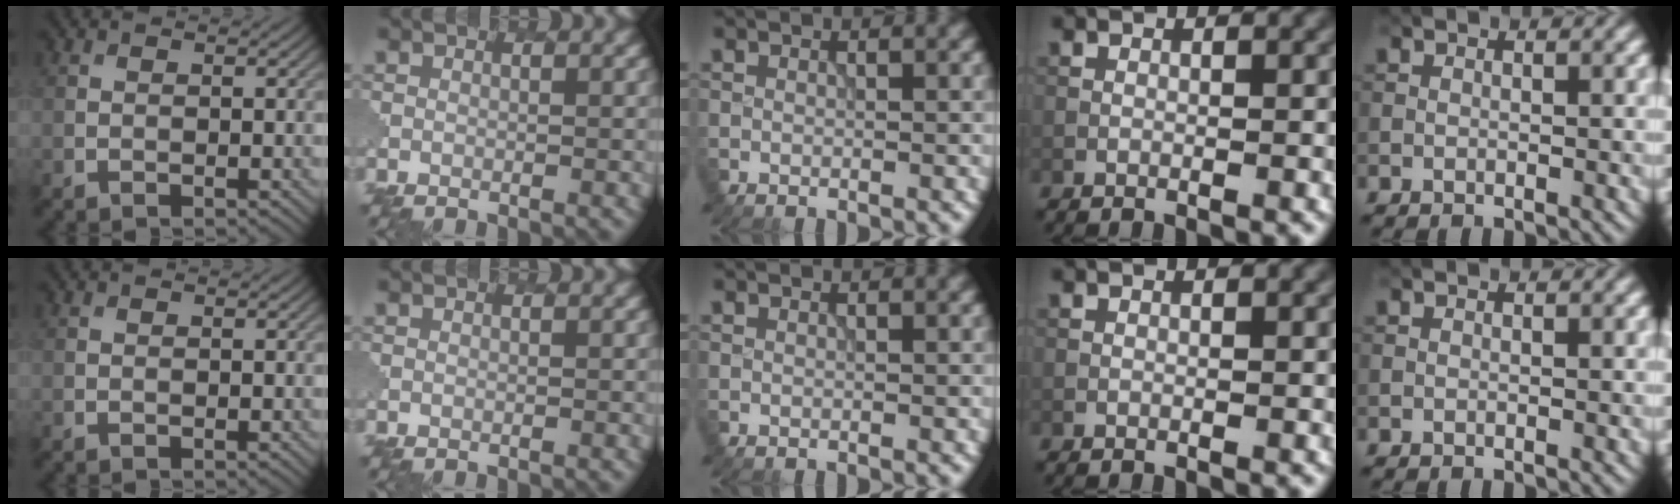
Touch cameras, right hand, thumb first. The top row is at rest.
{}